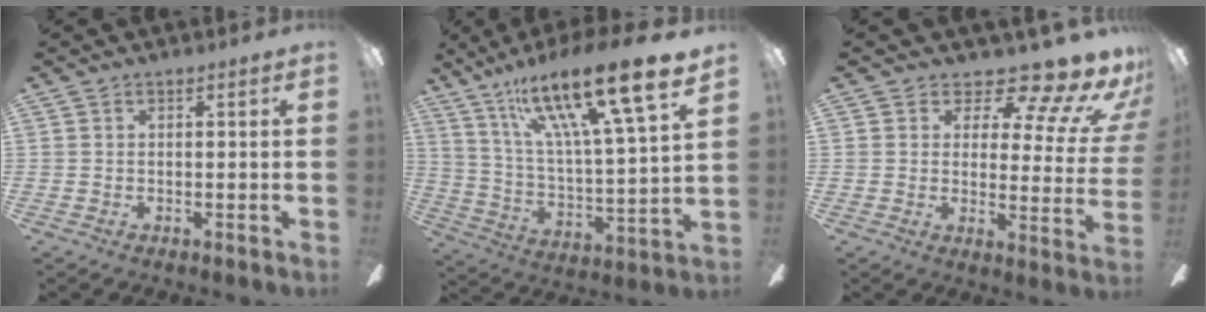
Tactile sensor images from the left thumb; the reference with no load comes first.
{"total": 23.5, "force": [16.0, 4.1, 16.7], "torque": [-0.293, -0.098, 0.254]}
{"total": 11.9, "force": [9.5, 3.8, 6.1], "torque": [-0.090, -0.078, 0.160]}